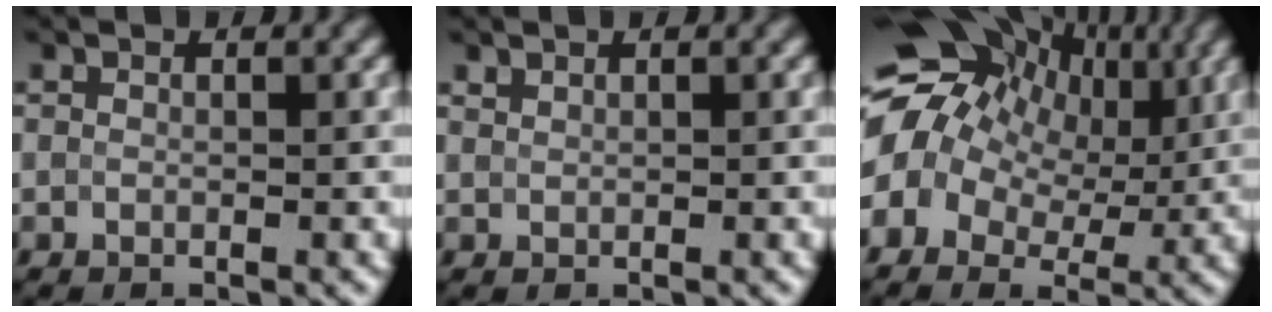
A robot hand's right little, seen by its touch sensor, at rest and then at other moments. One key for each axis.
{"total": 0.6, "fx": 0.5, "fy": 0.2, "fz": 0.1, "tx": -0.002, "ty": 0.001, "tz": 0.016}
{"total": 17.0, "fx": 4.9, "fy": 12.6, "fz": 10.3, "tx": -0.199, "ty": 0.042, "tz": 0.058}